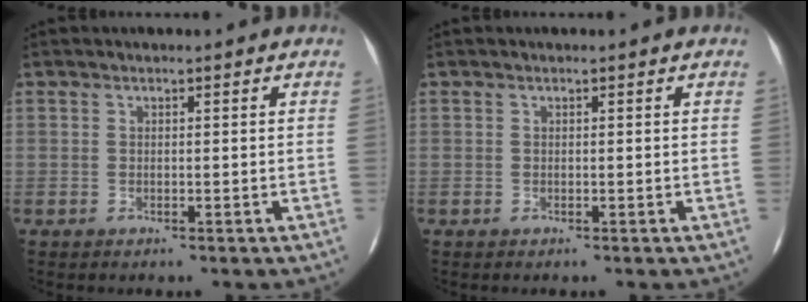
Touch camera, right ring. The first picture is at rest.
{"total": 0.0}